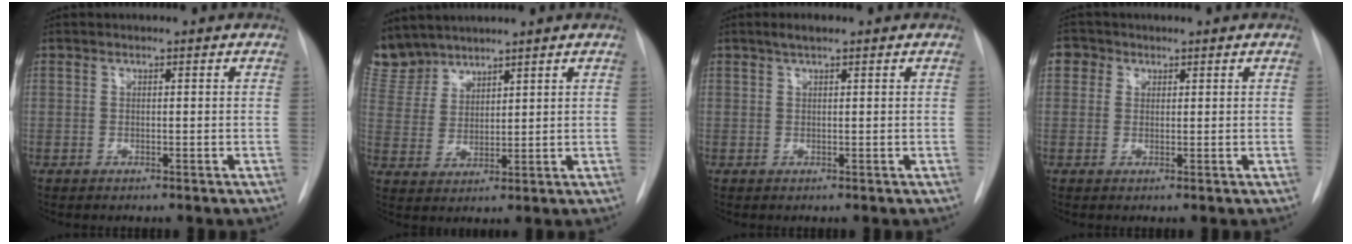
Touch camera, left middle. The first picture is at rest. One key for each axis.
{"total": 7.1, "fx": 6.7, "fy": 2.3, "fz": 0.2, "tx": -0.009, "ty": 0.006, "tz": 0.150}
{"total": 1.7, "fx": 1.2, "fy": 0.3, "fz": 1.2, "tx": -0.026, "ty": 0.006, "tz": 0.022}
{"total": 2.4, "fx": 1.0, "fy": 2.2, "fz": 0.5, "tx": 0.001, "ty": 0.006, "tz": 0.009}